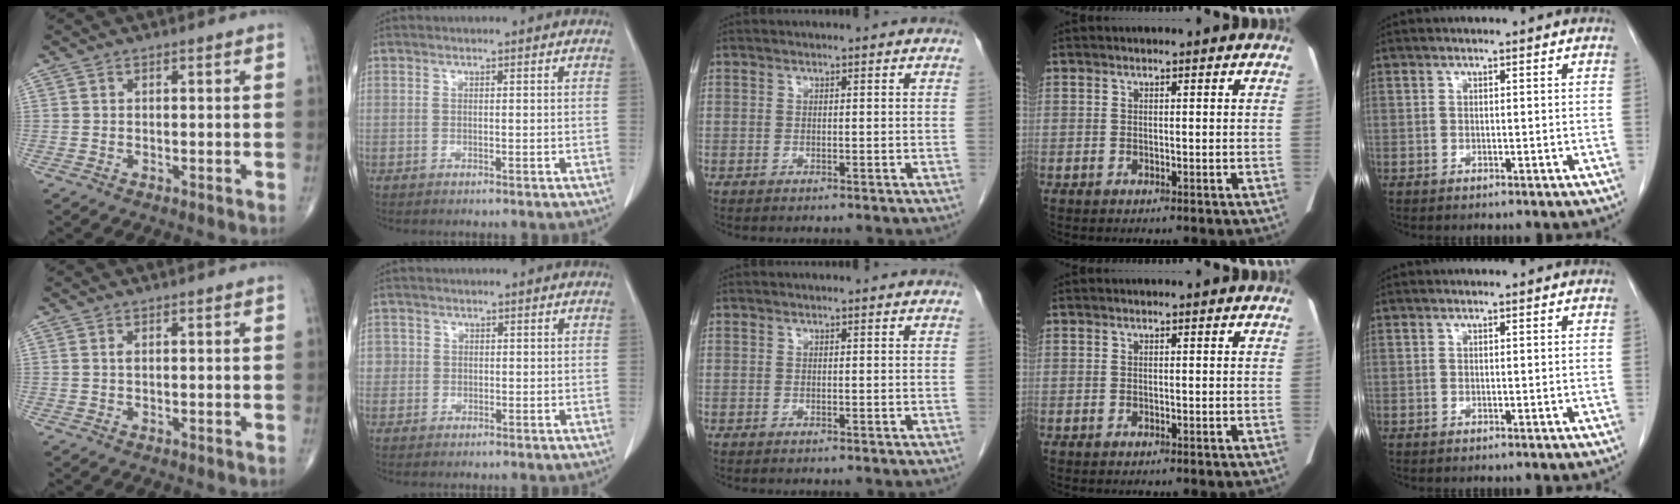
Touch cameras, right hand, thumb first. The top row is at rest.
{"thumb": {"total": 0.7, "force": [0.2, 0.3, 0.6], "torque": [-0.013, 0.003, 0.003]}, "index": {"total": 1.7, "force": [0.1, 1.7, 0.1], "torque": [0.014, 0.005, -0.002]}}